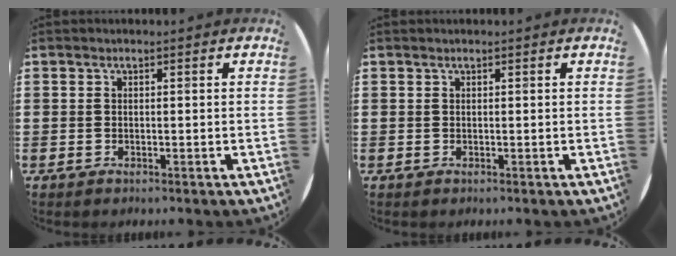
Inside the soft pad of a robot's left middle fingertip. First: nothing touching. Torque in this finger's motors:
{"motor_torque": [0.70, -0.87, 0.07, -0.01]}